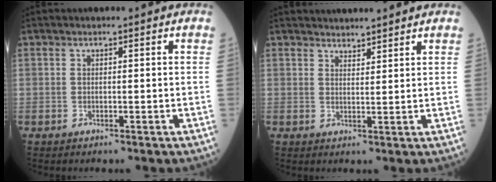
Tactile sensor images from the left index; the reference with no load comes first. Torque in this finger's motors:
{"motor_torque": [-0.62, 0.11, -0.57, -0.03]}